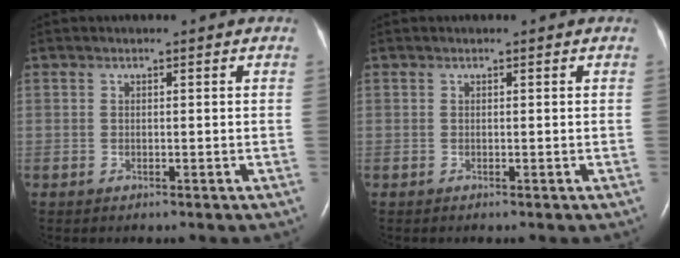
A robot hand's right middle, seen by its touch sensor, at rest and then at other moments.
{"total": 0.0}